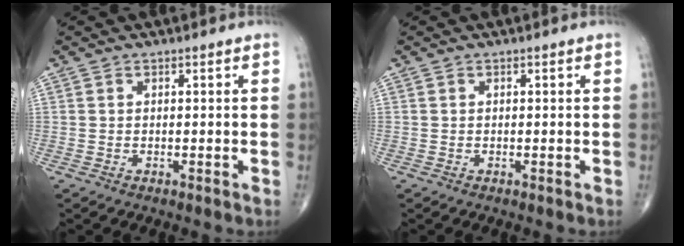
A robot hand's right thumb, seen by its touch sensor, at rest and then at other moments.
{"total": 0.0}